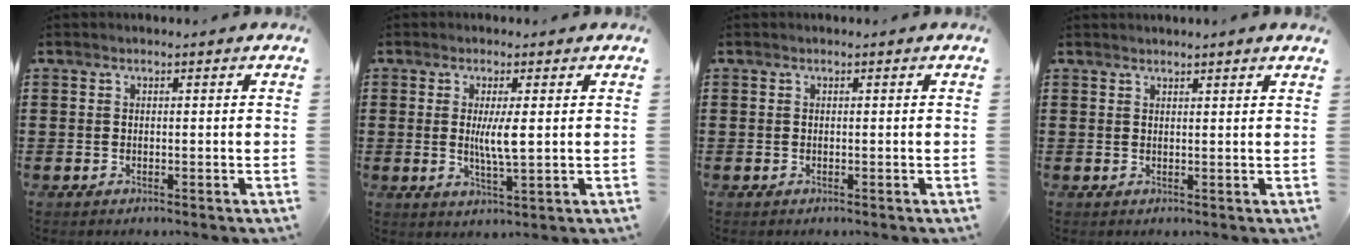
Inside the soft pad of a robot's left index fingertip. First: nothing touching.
{"total": 4.7, "force": [0.7, 0.6, 4.6], "torque": [-0.087, -0.001, 0.010]}
{"total": 0.0}
{"total": 1.4, "force": [1.3, -0.2, 0.3], "torque": [-0.006, -0.003, 0.026]}